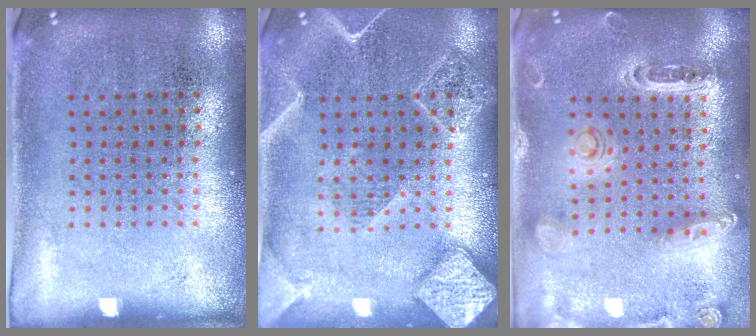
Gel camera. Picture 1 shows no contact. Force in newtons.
{"total": 2.1, "press": 2.1, "slide": 0.2}
{"total": 1.4, "press": 1.3, "slide": 0.2}